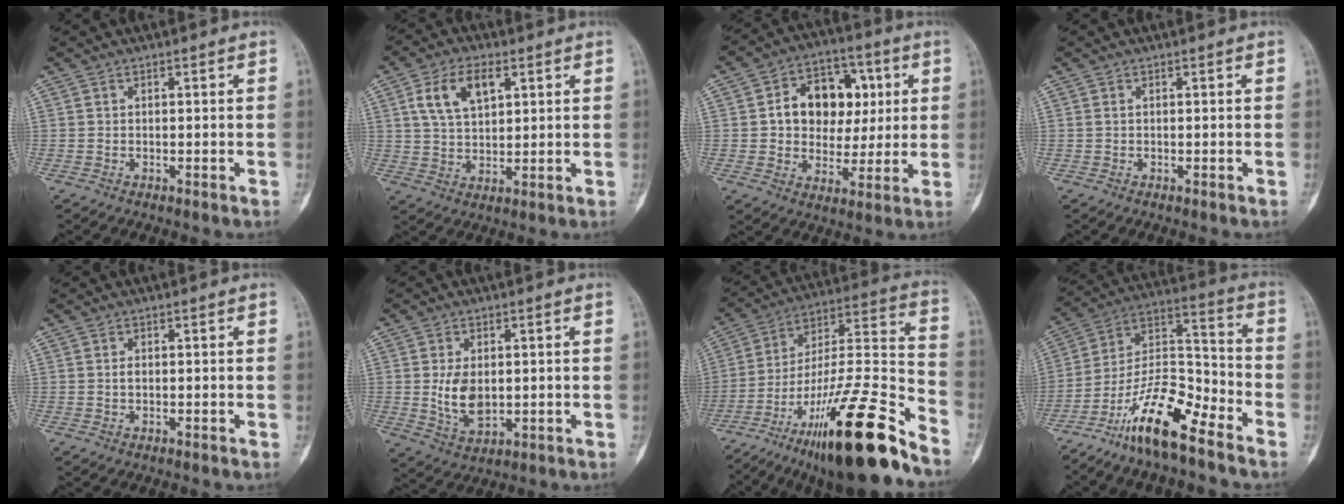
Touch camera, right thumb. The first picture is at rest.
{"total": 9.2, "force": [3.6, 5.2, 6.7], "torque": [-0.113, -0.005, 0.067]}
{"total": 14.6, "force": [2.7, 11.2, 9.0], "torque": [-0.081, 0.012, 0.042]}
{"total": 0.0}
{"total": 0.8, "force": [0.0, 0.4, 0.7], "torque": [-0.008, 0.001, -0.001]}
{"total": 7.1, "force": [0.0, 4.4, 5.6], "torque": [-0.093, -0.010, 0.013]}
{"total": 28.3, "force": [-18.7, 4.8, 20.7], "torque": [-0.307, 0.073, -0.310]}
{"total": 16.0, "force": [-11.1, 4.2, 10.7], "torque": [-0.186, 0.083, -0.208]}